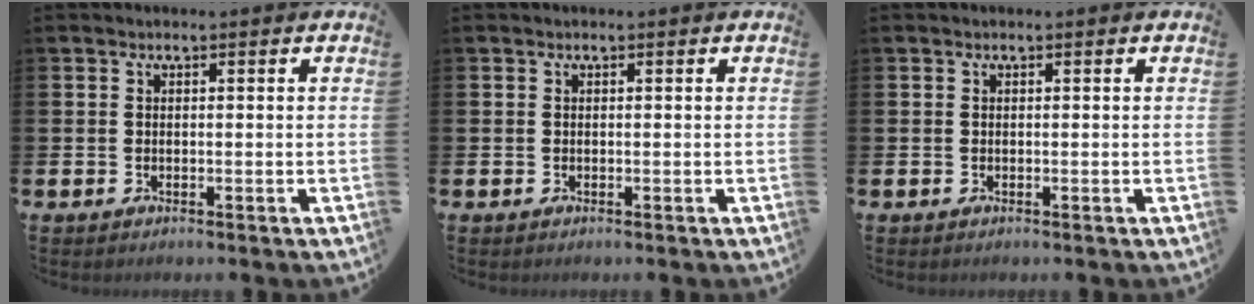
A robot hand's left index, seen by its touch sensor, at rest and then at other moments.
{"total": 0.0}
{"total": 0.0}